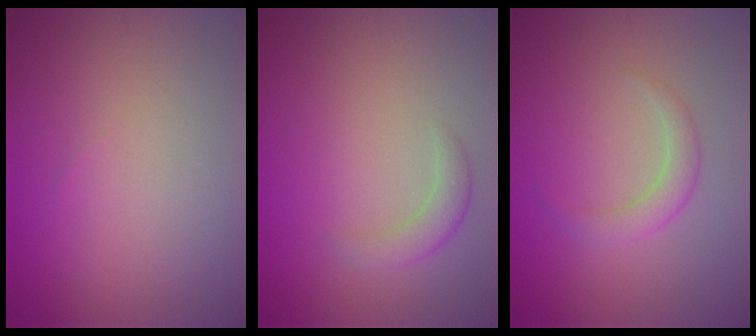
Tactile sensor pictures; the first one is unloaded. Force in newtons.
{"total": 2.0, "press": 2.0, "slide": 0.1}
{"total": 2.0, "press": 2.0, "slide": 0.2}